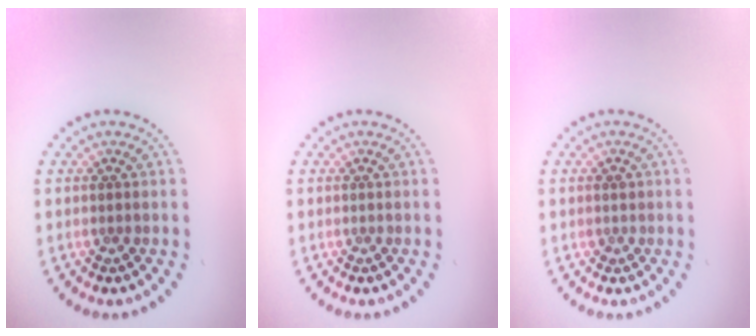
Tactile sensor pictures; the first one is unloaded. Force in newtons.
{"total": 0.0}
{"total": 0.8, "press": 0.8, "slide": 0.2}